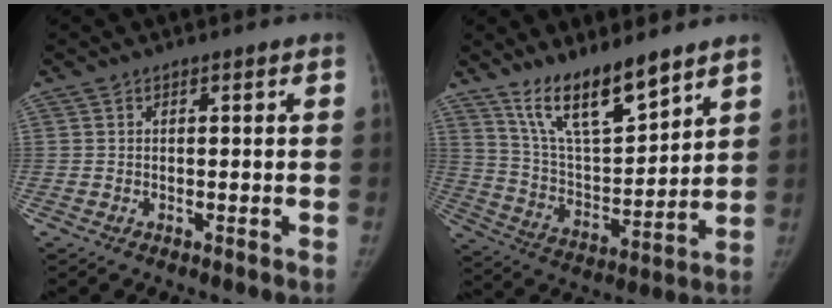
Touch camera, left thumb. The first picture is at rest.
{"total": 14.9, "force": [11.1, 4.2, 9.0], "torque": [-0.132, -0.070, 0.213]}